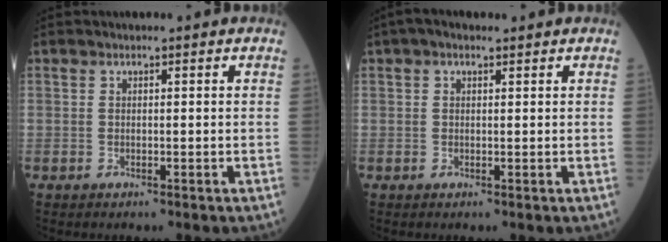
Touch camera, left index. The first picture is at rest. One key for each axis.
{"total": 2.0, "fx": 1.1, "fy": 1.0, "fz": 1.3, "tx": -0.030, "ty": 0.018, "tz": 0.017}